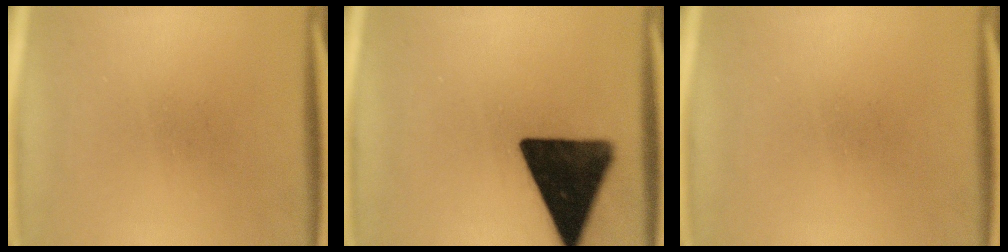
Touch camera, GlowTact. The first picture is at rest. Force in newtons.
{"total": 16.8}
{"total": 0.0}